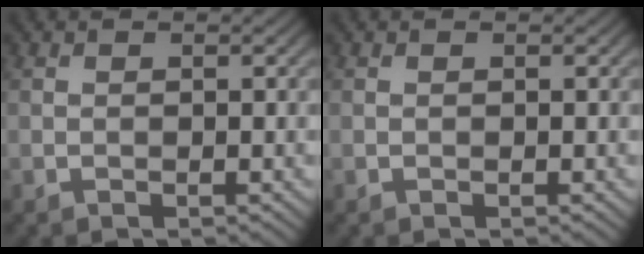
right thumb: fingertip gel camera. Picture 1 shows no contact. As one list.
[{"total": 0.0}]